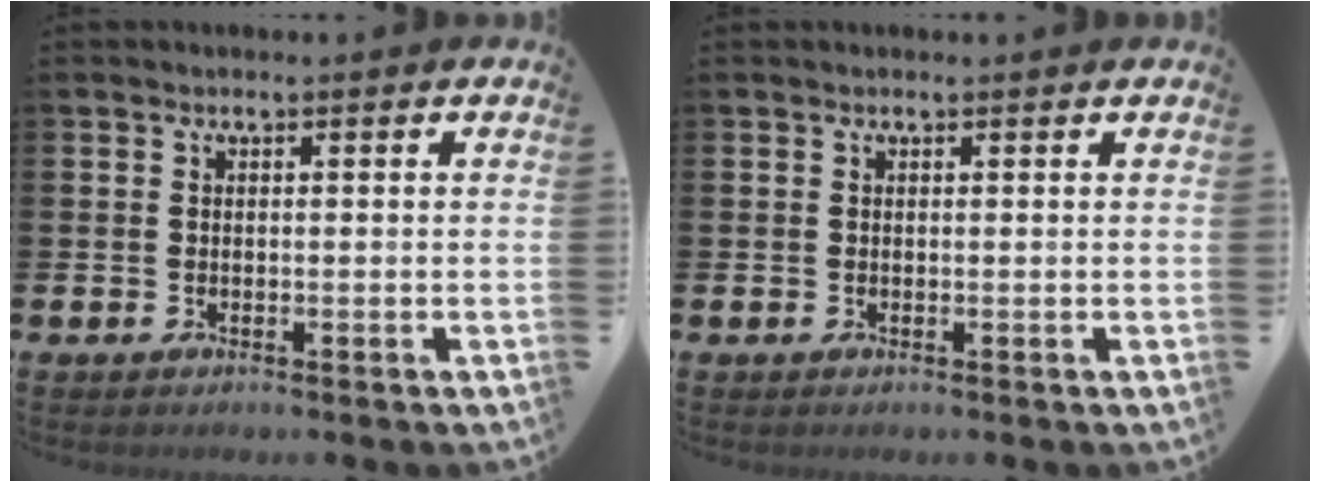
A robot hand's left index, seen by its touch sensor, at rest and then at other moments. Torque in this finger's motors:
{"motor_torque": [0.25, -0.28, -0.03, -0.01]}